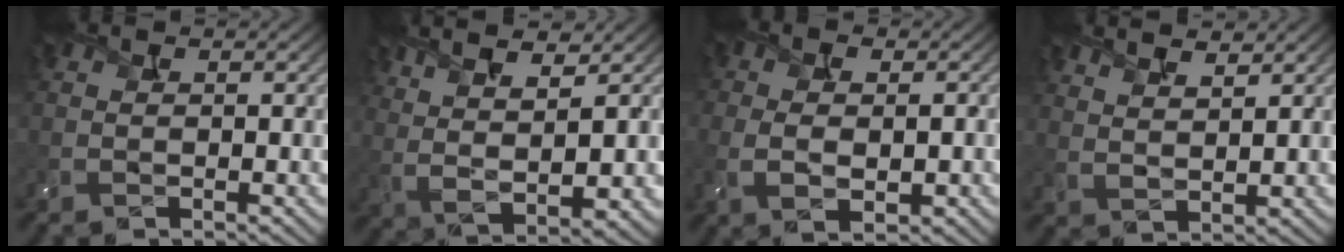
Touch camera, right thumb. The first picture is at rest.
{"total": 8.6, "force": [4.6, 2.3, 6.9], "torque": [-0.151, 0.003, 0.088]}
{"total": 6.6, "force": [-0.5, 4.2, 5.0], "torque": [-0.071, 0.003, -0.015]}
{"total": 5.0, "force": [4.0, 1.2, 2.8], "torque": [-0.052, 0.004, 0.069]}